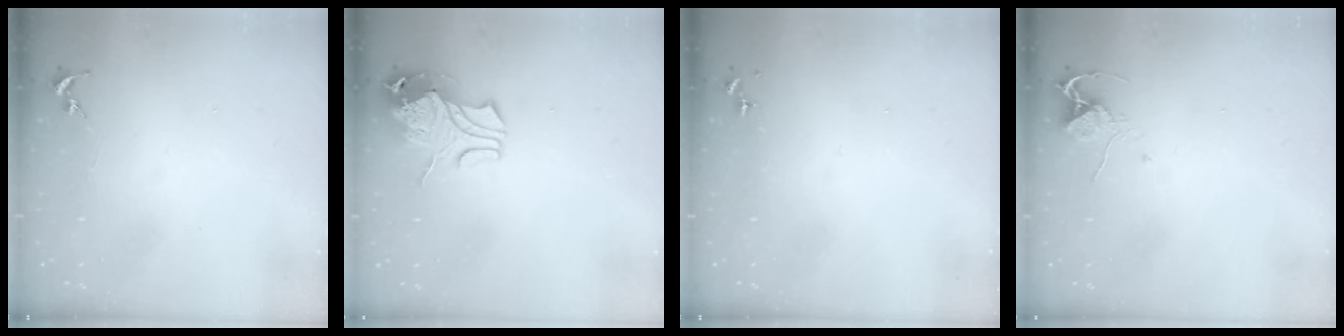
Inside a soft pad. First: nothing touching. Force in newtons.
{"total": 11.5, "press": 11.4, "slide": 1.2}
{"total": 0.0}
{"total": 5.9, "press": 5.9, "slide": 0.5}